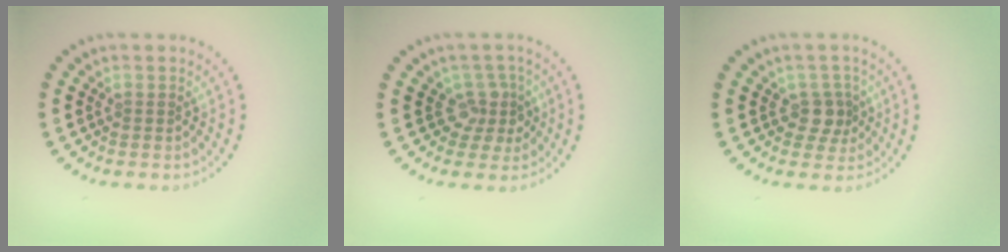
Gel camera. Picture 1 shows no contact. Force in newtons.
{"total": 2.6, "press": 1.9, "slide": 1.7}
{"total": 2.1, "press": 1.7, "slide": 1.3}